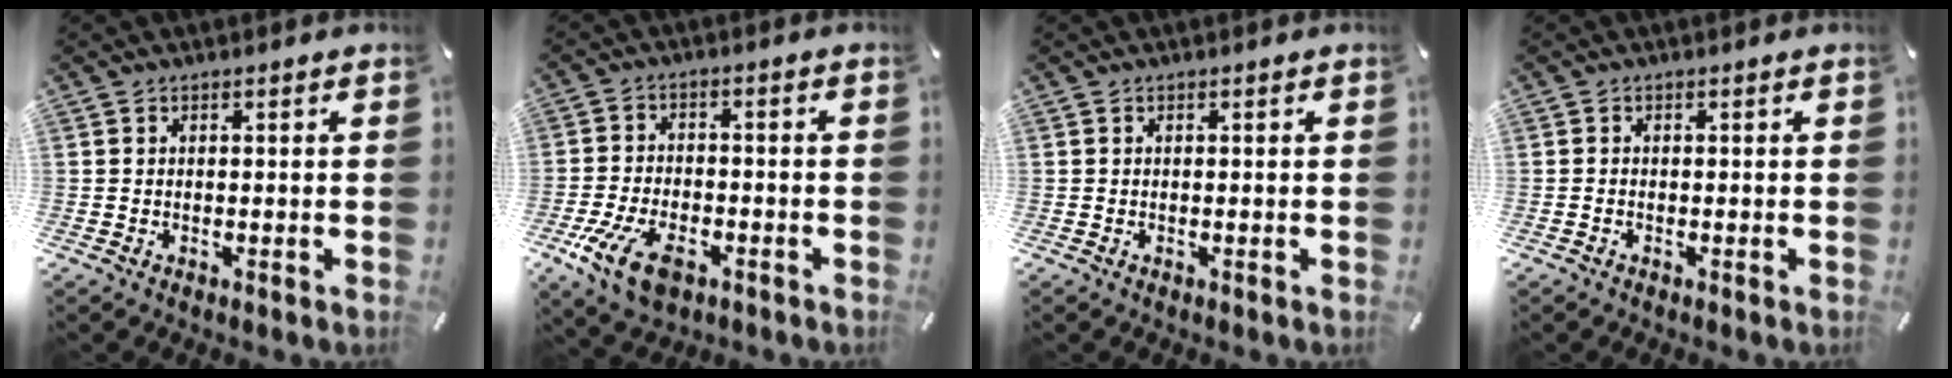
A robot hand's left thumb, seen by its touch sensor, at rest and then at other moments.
{"total": 10.2, "force": [-5.0, 5.8, 6.7], "torque": [-0.151, 0.010, -0.091]}
{"total": 0.0}
{"total": 0.5, "force": [-0.4, 0.1, 0.3], "torque": [-0.009, -0.002, -0.006]}